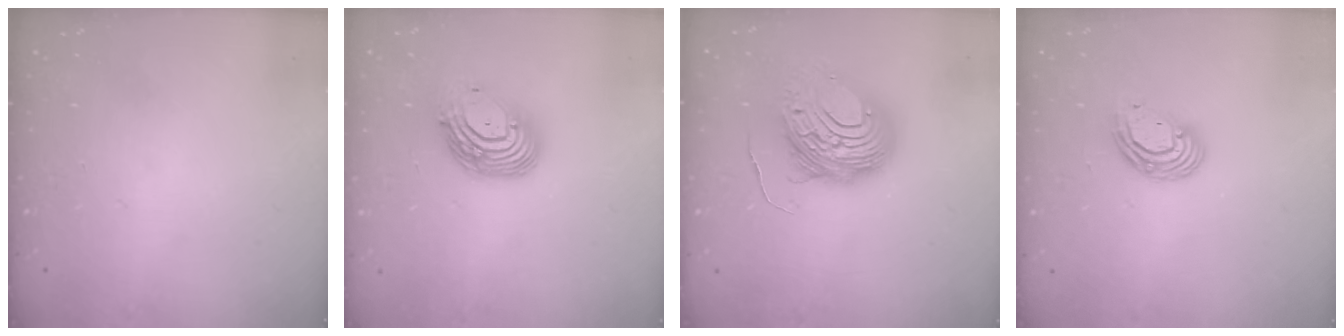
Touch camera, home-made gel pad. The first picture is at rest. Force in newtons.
{"total": 12.8, "press": 12.8, "slide": 1.2}
{"total": 12.2, "press": 12.1, "slide": 1.3}
{"total": 8.0, "press": 7.9, "slide": 1.2}